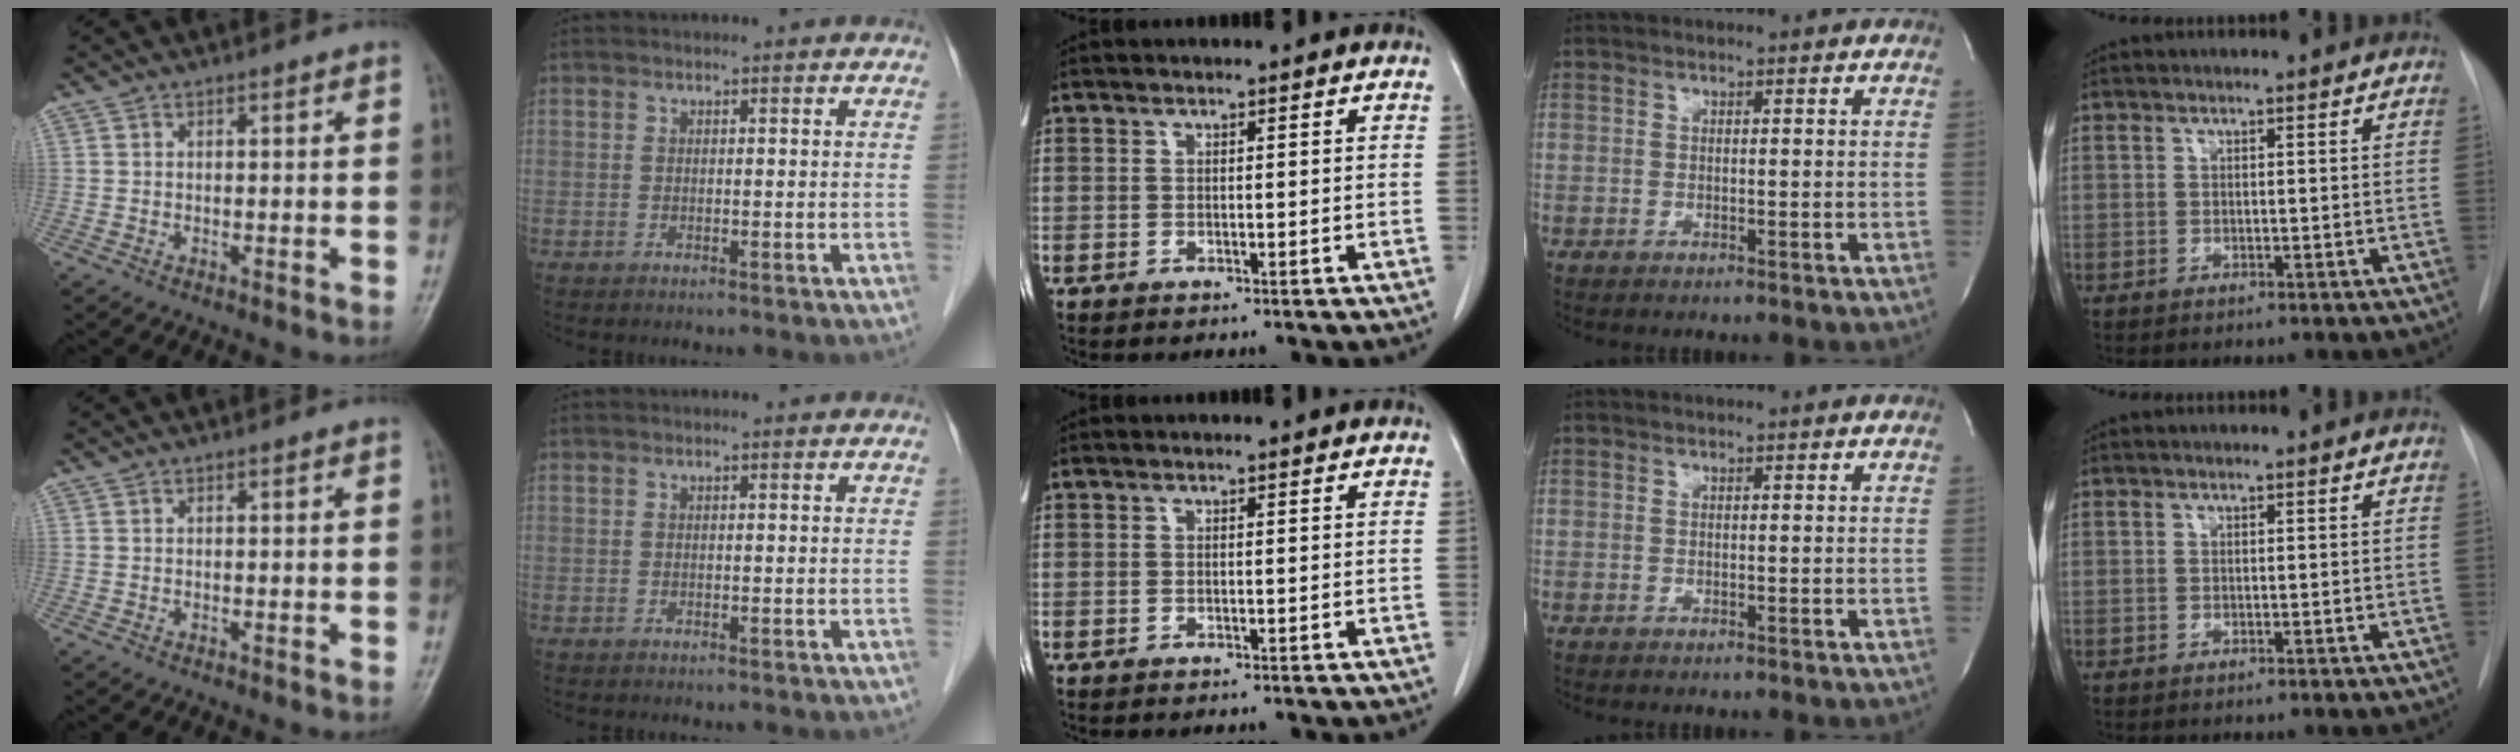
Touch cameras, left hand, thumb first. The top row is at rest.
{}